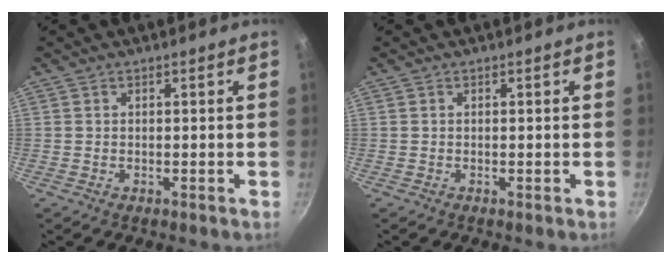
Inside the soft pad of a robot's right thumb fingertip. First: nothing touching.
{"total": 0.0}